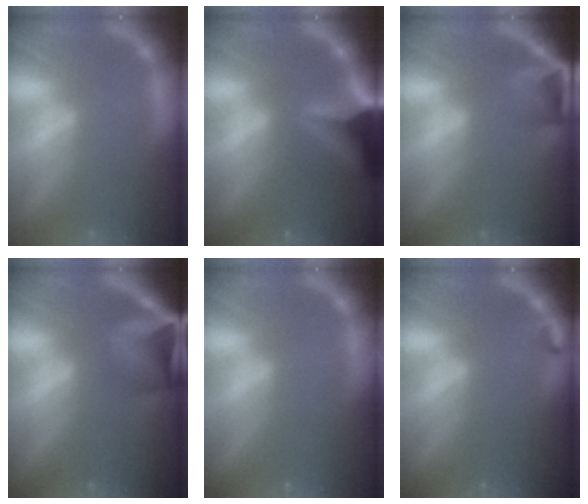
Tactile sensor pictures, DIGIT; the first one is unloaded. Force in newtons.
{"total": 9.6}
{"total": 4.4}
{"total": 7.4}
{"total": 0.0}
{"total": 0.9}